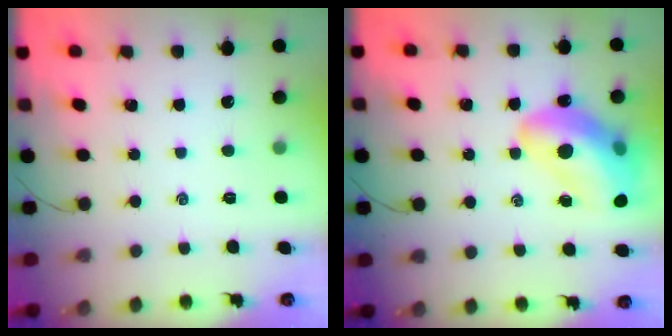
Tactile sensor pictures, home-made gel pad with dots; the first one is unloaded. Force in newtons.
{"total": 20.5, "press": 19.9, "slide": 5.1}